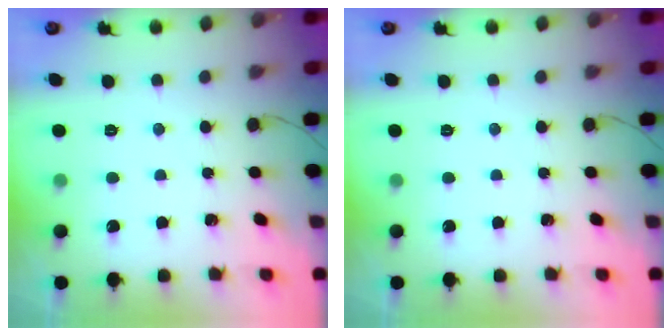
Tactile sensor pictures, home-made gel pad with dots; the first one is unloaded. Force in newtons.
{"total": 0.0}